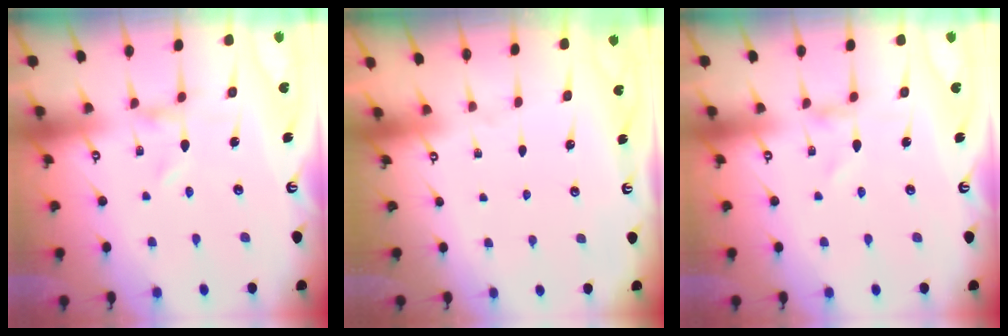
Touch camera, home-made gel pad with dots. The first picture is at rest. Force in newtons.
{"total": 0.0}
{"total": 0.7, "press": 0.7, "slide": 0.1}